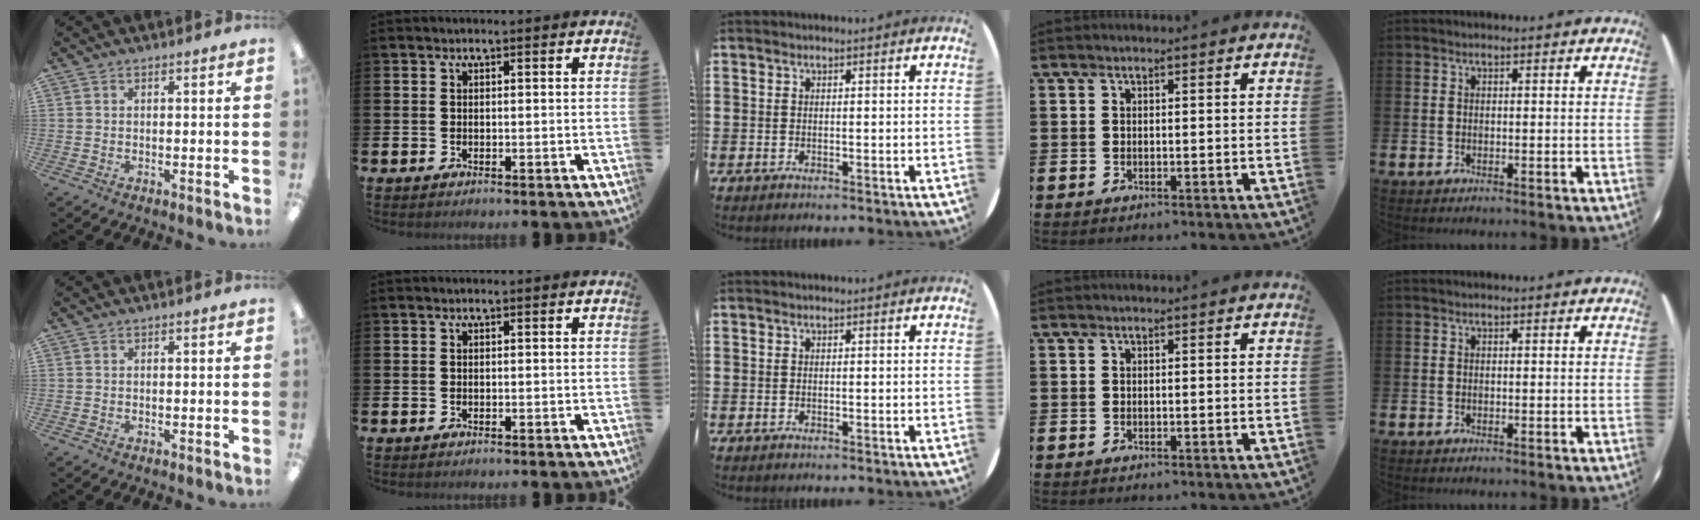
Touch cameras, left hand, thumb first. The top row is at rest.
{}